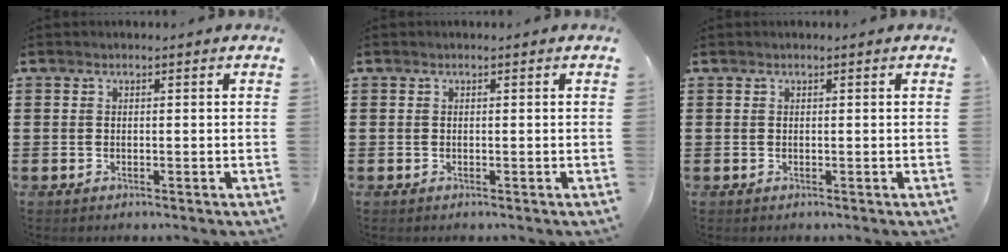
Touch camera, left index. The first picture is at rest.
{"total": 0.0}
{"total": 0.0}